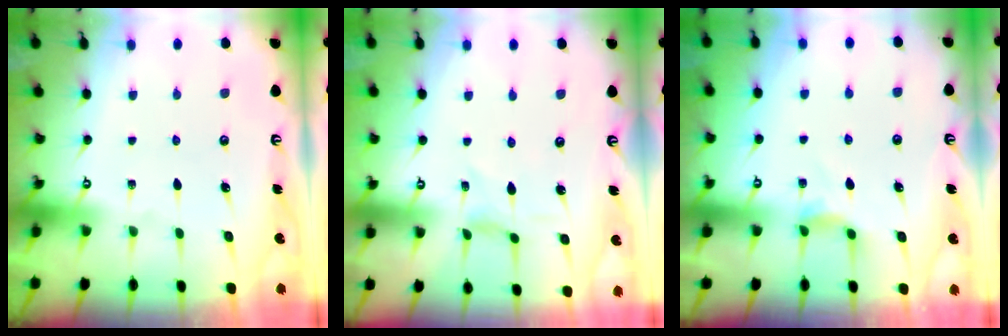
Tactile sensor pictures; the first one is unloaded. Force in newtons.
{"total": 0.7, "press": 0.7, "slide": 0.2}
{"total": 2.8, "press": 2.8, "slide": 0.5}